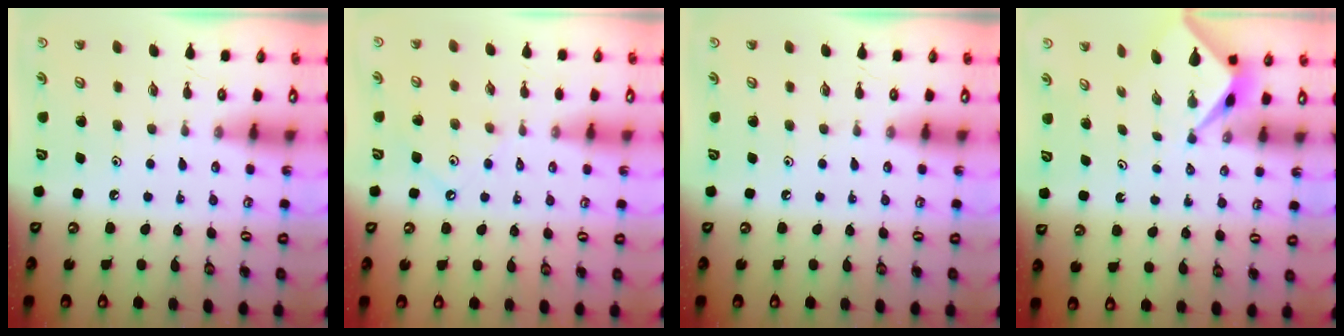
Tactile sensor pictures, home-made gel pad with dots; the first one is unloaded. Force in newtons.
{"total": 2.1, "press": 2.1, "slide": 0.4}
{"total": 0.0}
{"total": 2.2, "press": 2.2, "slide": 0.2}